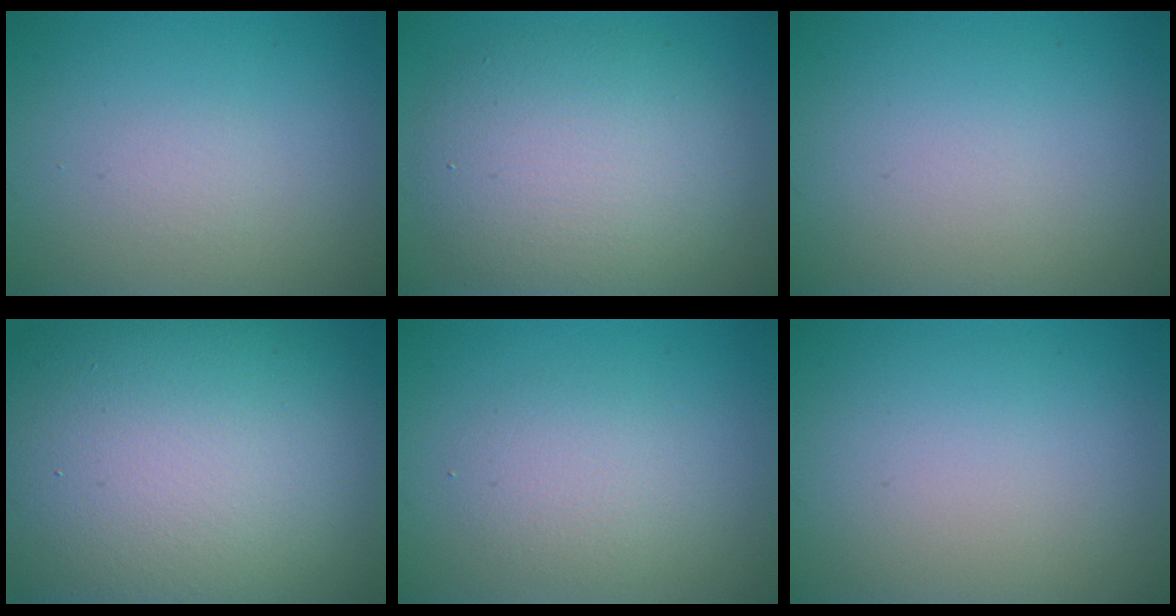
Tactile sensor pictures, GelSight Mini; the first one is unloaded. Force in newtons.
{"total": 7.7, "press": 7.6, "slide": 0.3}
{"total": 0.0}
{"total": 18.9, "press": 18.9, "slide": 0.9}
{"total": 2.4, "press": 2.4, "slide": 0.2}
{"total": 0.0}